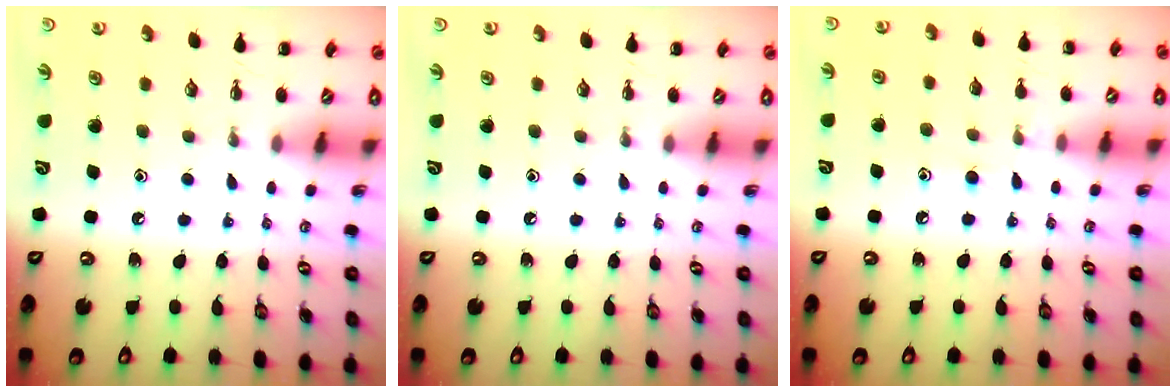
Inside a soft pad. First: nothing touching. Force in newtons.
{"total": 0.0}
{"total": 5.5, "press": 5.3, "slide": 1.7}